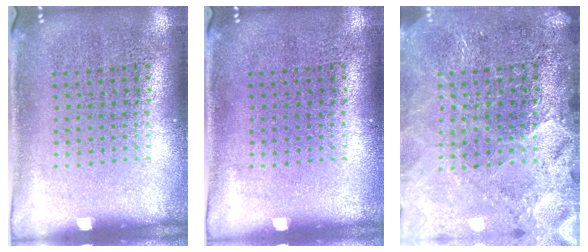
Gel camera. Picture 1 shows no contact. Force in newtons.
{"total": 0.0}
{"total": 3.3, "press": 3.0, "slide": 1.3}